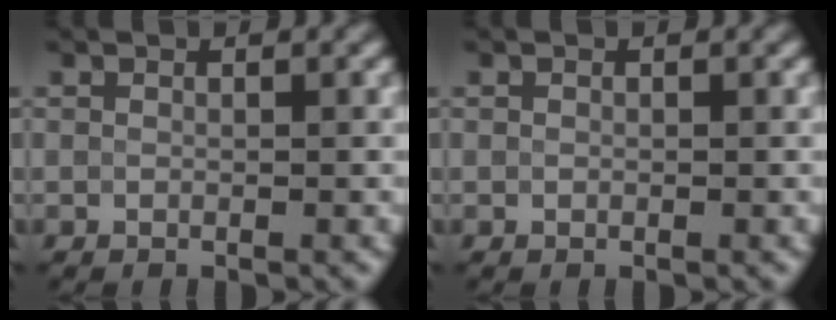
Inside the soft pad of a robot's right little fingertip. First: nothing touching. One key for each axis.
{"total": 0.0}